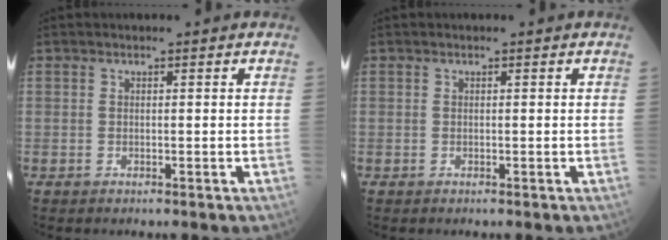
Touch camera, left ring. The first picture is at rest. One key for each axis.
{"total": 0.0}